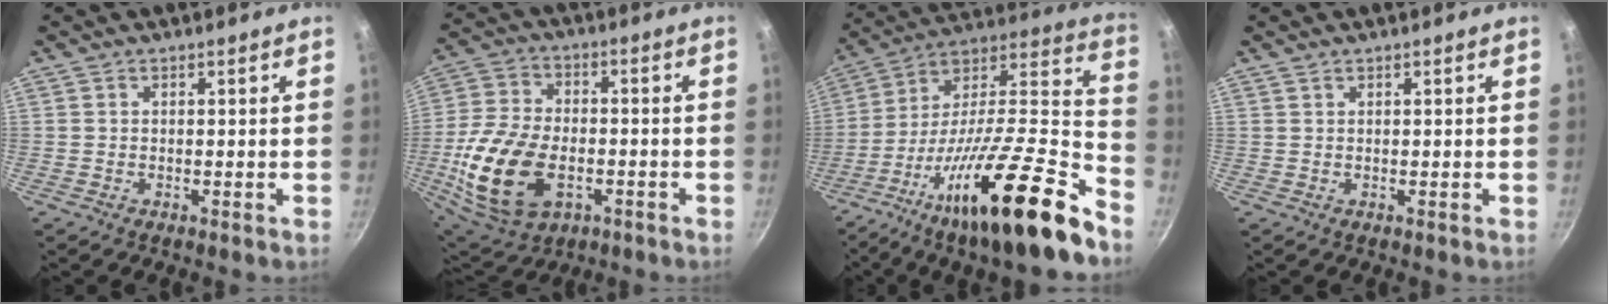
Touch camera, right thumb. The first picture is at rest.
{"total": 18.6, "force": [-4.8, 11.3, 13.9], "torque": [-0.276, 0.014, -0.082]}
{"total": 29.8, "force": [-17.3, 6.4, 23.5], "torque": [-0.303, 0.084, -0.296]}
{"total": 0.5, "force": [0.5, 0.1, 0.1], "torque": [-0.001, -0.004, 0.011]}